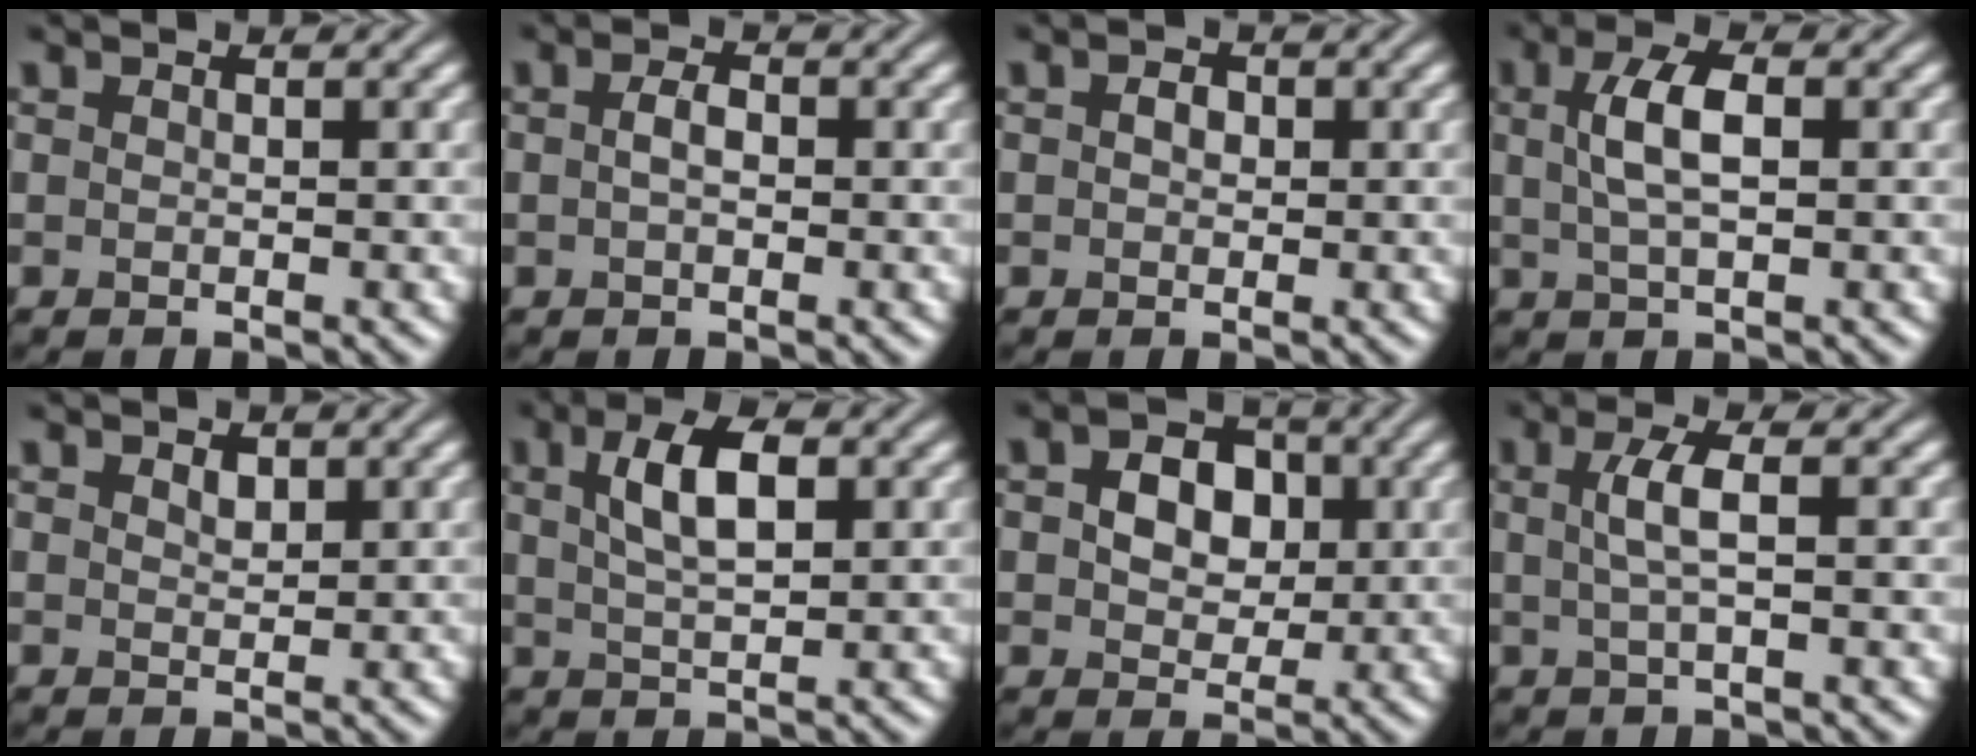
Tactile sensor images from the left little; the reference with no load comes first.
{"total": 1.6, "force": [0.0, 0.9, 1.3], "torque": [-0.026, 0.003, -0.003]}
{"total": 1.4, "force": [0.2, 1.0, 0.9], "torque": [-0.013, 0.001, -0.001]}
{"total": 4.0, "force": [0.8, 1.5, 3.6], "torque": [-0.077, 0.008, 0.012]}
{"total": 1.2, "force": [0.7, 0.7, 0.6], "torque": [-0.011, -0.001, 0.014]}
{"total": 5.0, "force": [1.6, 2.1, 4.2], "torque": [-0.081, 0.008, 0.027]}
{"total": 5.0, "force": [0.8, 3.7, 3.2], "torque": [-0.056, 0.003, 0.002]}
{"total": 2.8, "force": [0.3, 0.6, 2.7], "torque": [-0.055, 0.005, 0.006]}